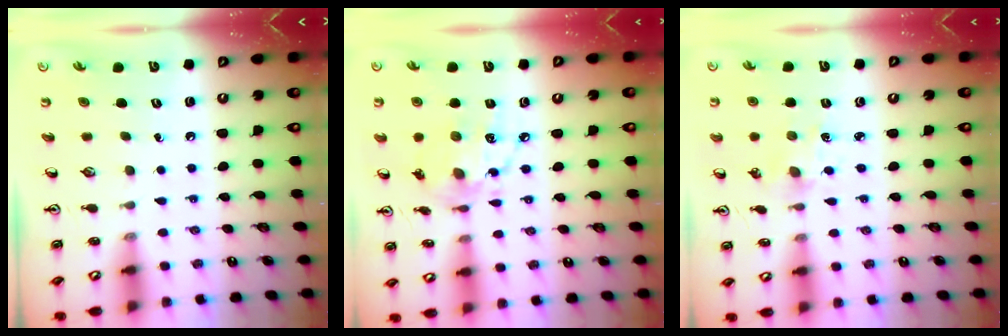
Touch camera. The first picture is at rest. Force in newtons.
{"total": 12.5, "press": 12.5, "slide": 0.8}
{"total": 2.4, "press": 2.4, "slide": 0.3}